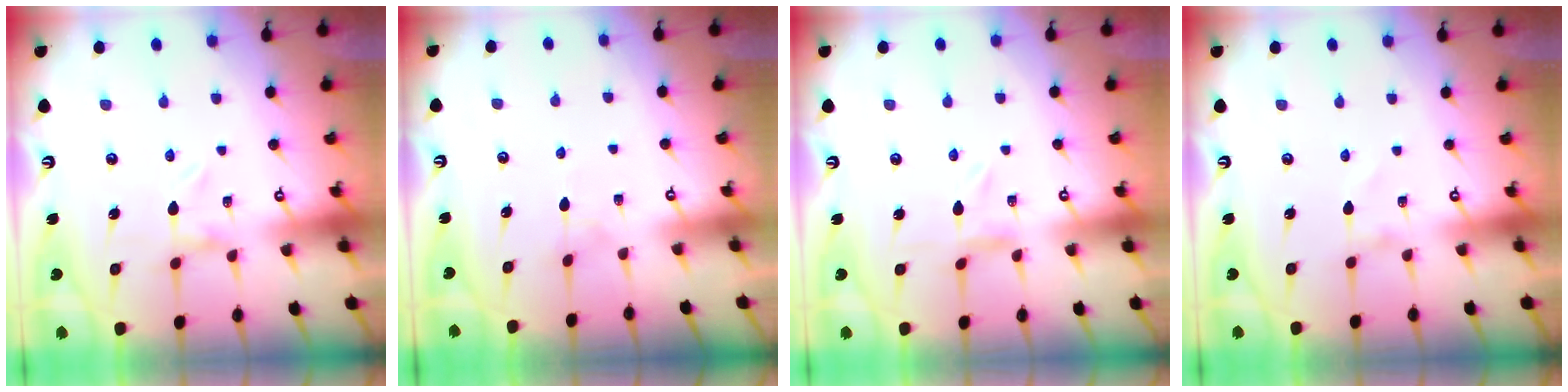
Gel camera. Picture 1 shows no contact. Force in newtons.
{"total": 2.5, "press": 2.5, "slide": 0.2}
{"total": 0.0}
{"total": 1.0, "press": 1.0, "slide": 0.0}